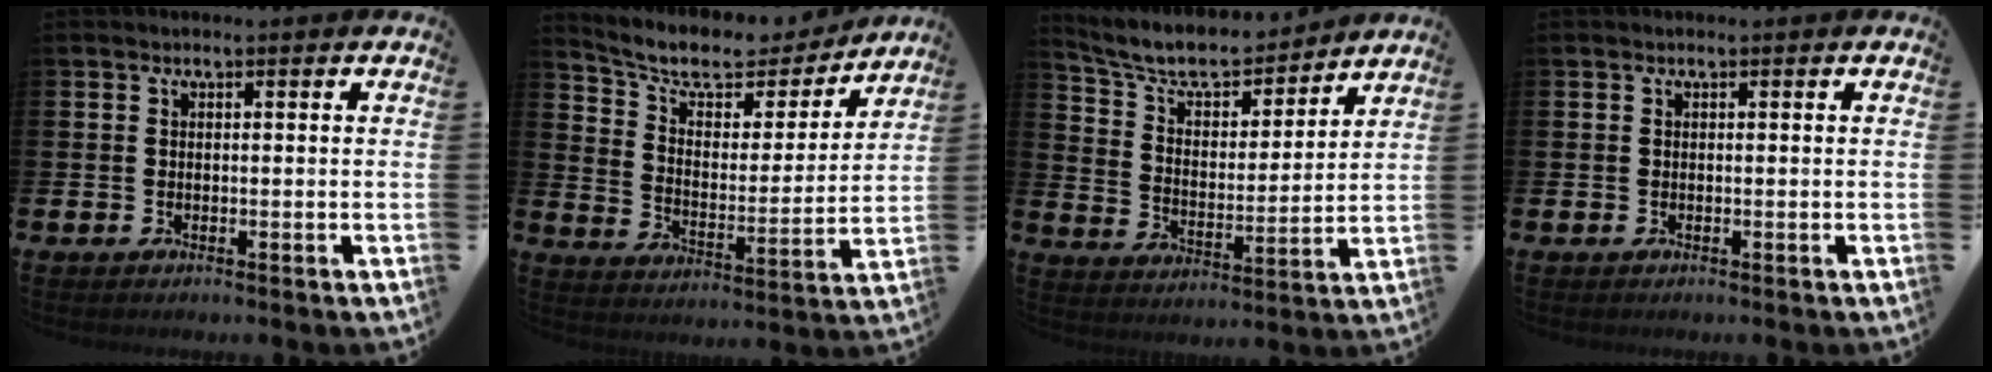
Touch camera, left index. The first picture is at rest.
{"total": 8.6, "force": [7.3, 3.2, 3.1], "torque": [-0.090, -0.049, 0.123]}
{"total": 8.0, "force": [7.3, 2.3, 2.3], "torque": [-0.075, -0.054, 0.124]}
{"total": 0.0}